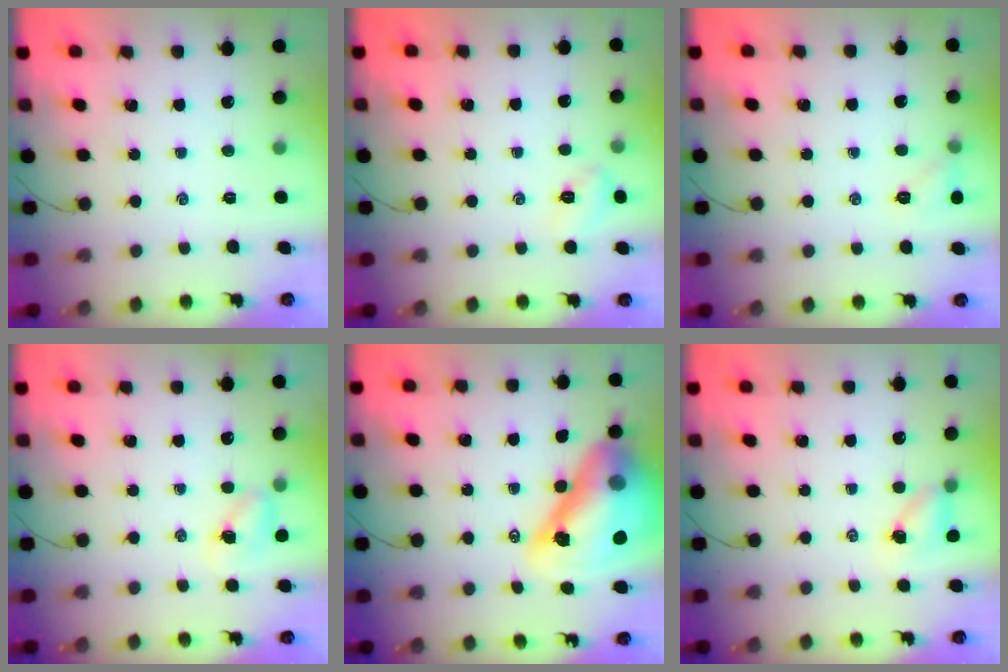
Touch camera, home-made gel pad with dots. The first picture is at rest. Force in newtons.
{"total": 5.3, "press": 5.1, "slide": 1.4}
{"total": 5.4, "press": 5.3, "slide": 1.4}
{"total": 4.6, "press": 4.6, "slide": 0.5}
{"total": 22.8, "press": 22.0, "slide": 6.2}
{"total": 4.3, "press": 4.3, "slide": 0.3}